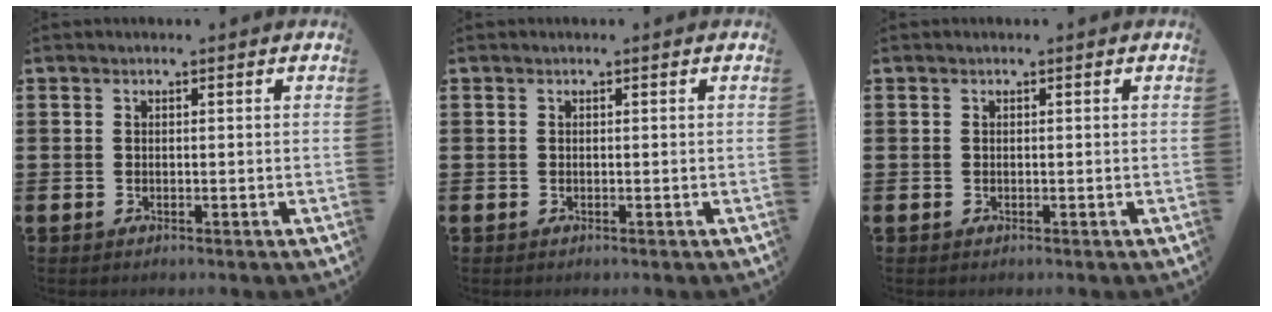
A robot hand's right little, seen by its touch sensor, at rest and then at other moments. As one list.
[{"total": 0.0}, {"total": 0.0}]